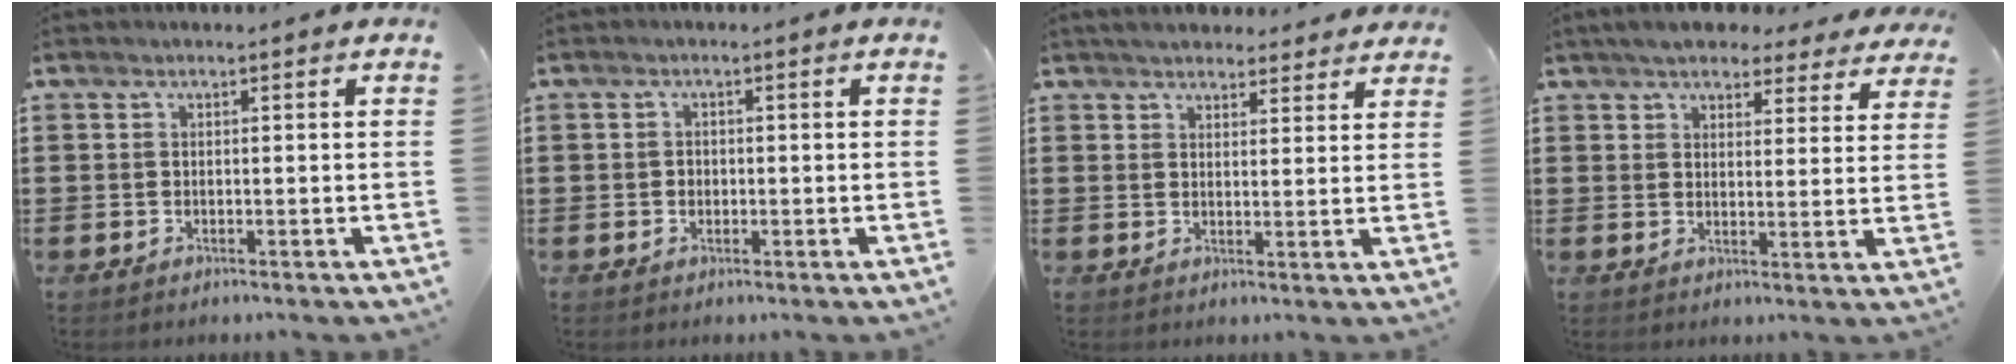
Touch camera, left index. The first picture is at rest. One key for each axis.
{"total": 1.0, "fx": -0.1, "fy": 0.9, "fz": 0.4, "tx": -0.012, "ty": 0.006, "tz": -0.005}
{"total": 3.6, "fx": 3.4, "fy": 0.8, "fz": 0.5, "tx": -0.019, "ty": -0.007, "tz": 0.064}
{"total": 5.0, "fx": 4.8, "fy": 1.1, "fz": 1.2, "tx": -0.044, "ty": -0.011, "tz": 0.087}